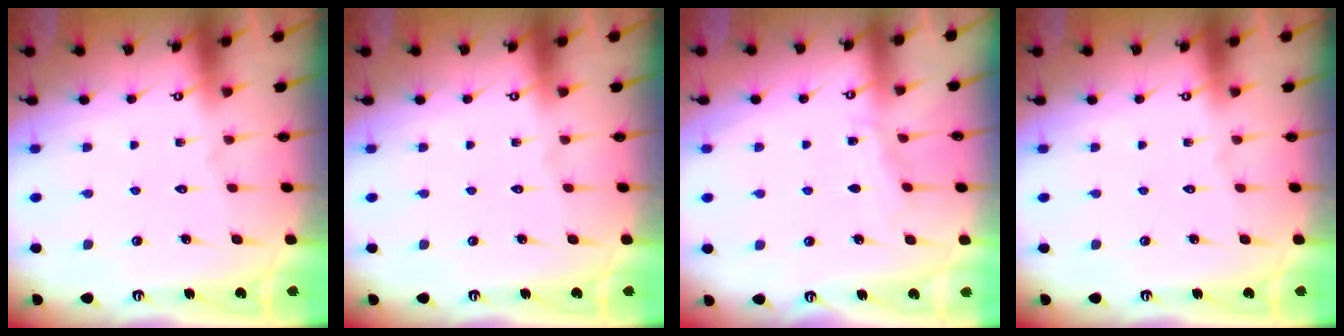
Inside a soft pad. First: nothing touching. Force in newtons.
{"total": 0.0}
{"total": 4.7, "press": 4.7, "slide": 0.4}
{"total": 0.0}